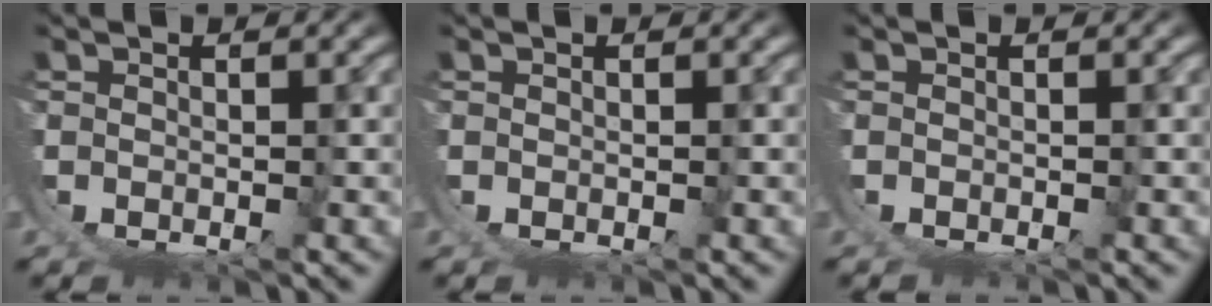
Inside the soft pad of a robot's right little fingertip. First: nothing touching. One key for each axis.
{"total": 0.0}
{"total": 0.7, "fx": 0.0, "fy": -0.7, "fz": -0.3, "tx": 0.007, "ty": 0.002, "tz": 0.001}